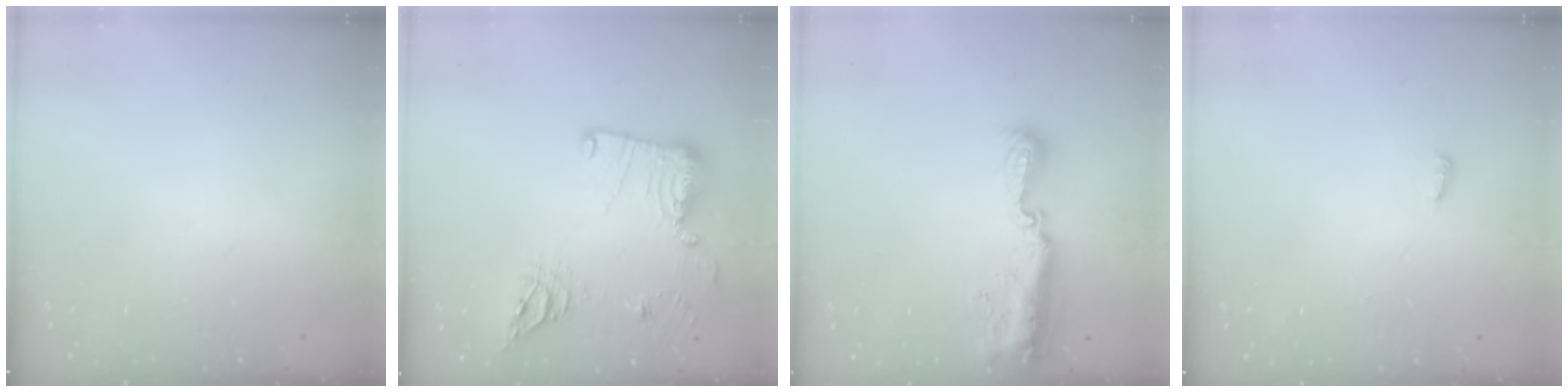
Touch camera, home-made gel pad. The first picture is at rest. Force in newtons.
{"total": 17.4, "press": 17.2, "slide": 2.7}
{"total": 12.8, "press": 11.4, "slide": 5.9}
{"total": 2.8, "press": 2.8, "slide": 0.4}